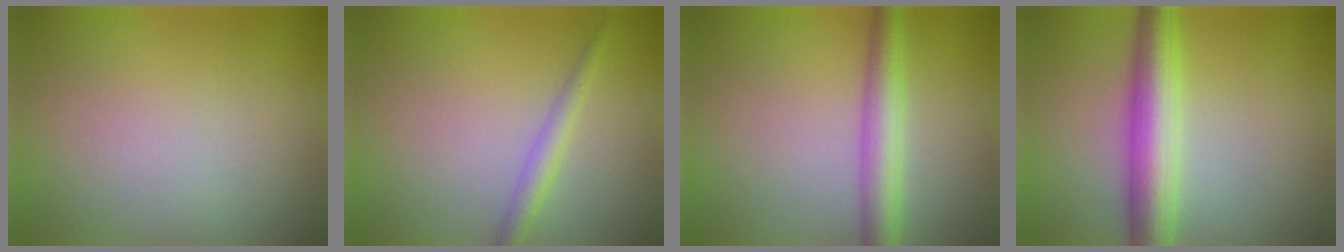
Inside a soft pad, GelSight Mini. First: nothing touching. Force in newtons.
{"total": 2.0, "press": 2.0, "slide": 0.1}
{"total": 4.3, "press": 4.3, "slide": 0.1}
{"total": 6.4, "press": 6.4, "slide": 0.0}